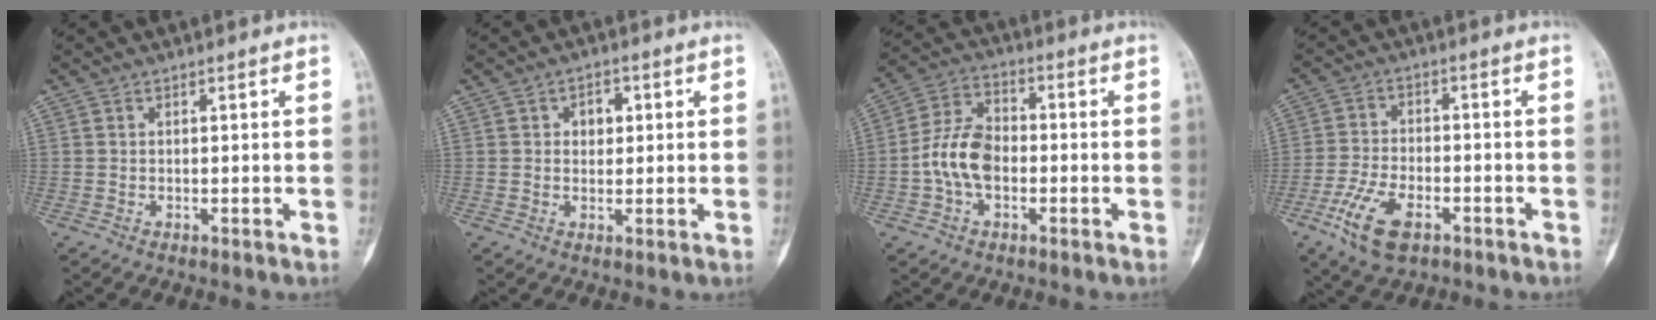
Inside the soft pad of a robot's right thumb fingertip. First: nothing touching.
{"total": 3.6, "force": [0.9, 2.8, 2.2], "torque": [-0.007, 0.002, 0.010]}
{"total": 9.8, "force": [-1.8, 6.4, 7.2], "torque": [-0.131, 0.029, -0.043]}
{"total": 9.9, "force": [-5.1, 4.8, 7.1], "torque": [-0.144, 0.012, -0.093]}